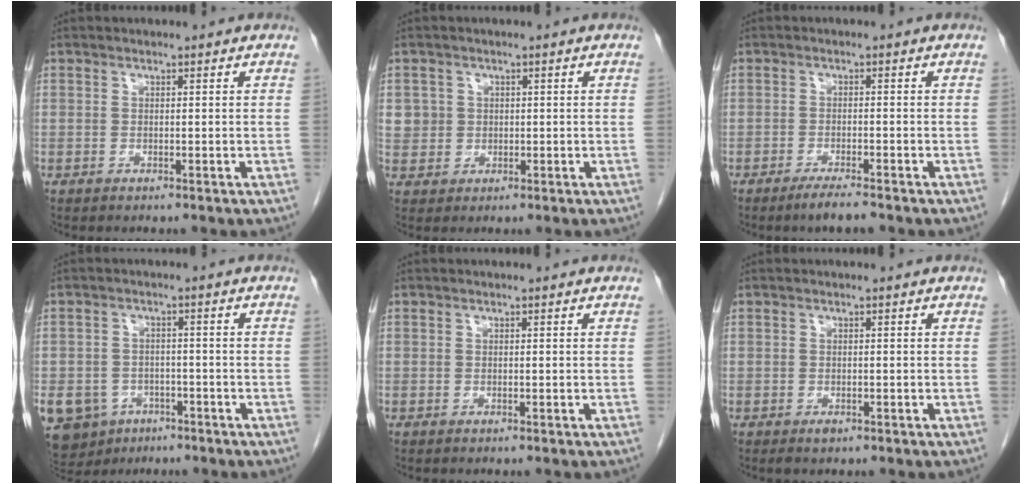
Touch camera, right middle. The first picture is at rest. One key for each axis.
{"total": 3.6, "fx": 0.9, "fy": 3.4, "fz": 0.2, "tx": 0.010, "ty": 0.004, "tz": 0.021}
{"total": 3.2, "fx": -2.5, "fy": 0.0, "fz": 2.0, "tx": -0.046, "ty": -0.009, "tz": -0.044}
{"total": 11.4, "fx": -5.8, "fy": 9.1, "fz": 3.6, "tx": -0.097, "ty": 0.003, "tz": -0.081}
{"total": 0.0}
{"total": 0.9, "fx": -0.5, "fy": 0.5, "fz": 0.5, "tx": -0.007, "ty": 0.000, "tz": -0.004}